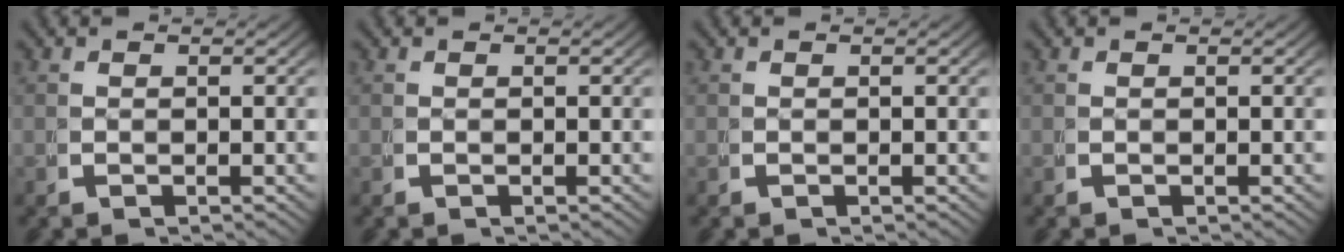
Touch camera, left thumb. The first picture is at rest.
{"total": 0.0}
{"total": 0.0}
{"total": 0.0}